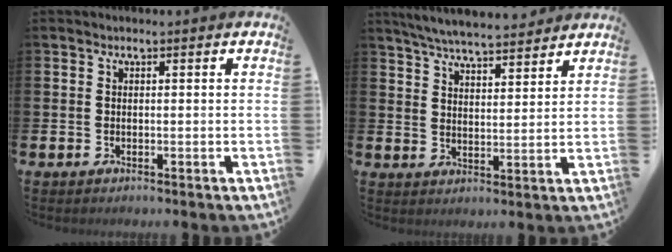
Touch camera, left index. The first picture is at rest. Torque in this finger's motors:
{"motor_torque": [0.26, -0.35, 0.94, 0.21]}